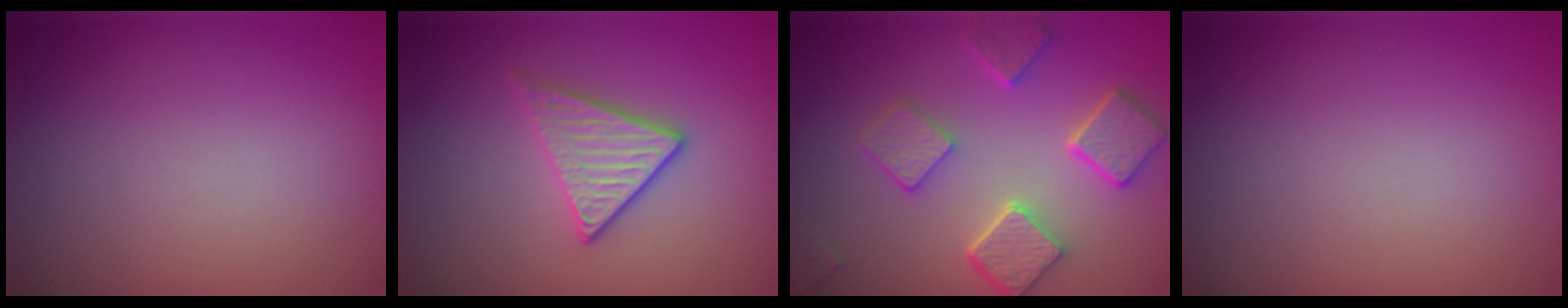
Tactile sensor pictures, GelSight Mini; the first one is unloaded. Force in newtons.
{"total": 2.8, "press": 2.7, "slide": 0.6}
{"total": 5.5, "press": 4.5, "slide": 3.3}
{"total": 0.0}